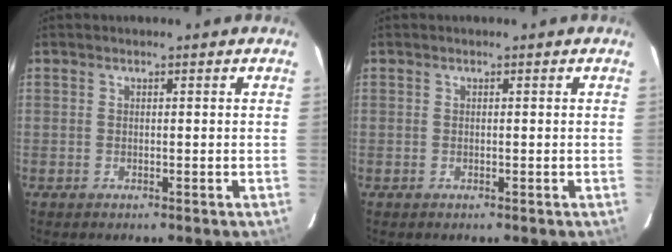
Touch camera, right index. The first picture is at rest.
{"total": 0.0}